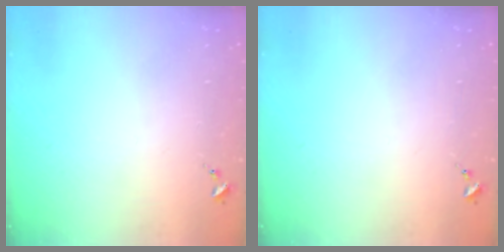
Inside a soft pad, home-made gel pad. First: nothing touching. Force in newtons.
{"total": 0.0}